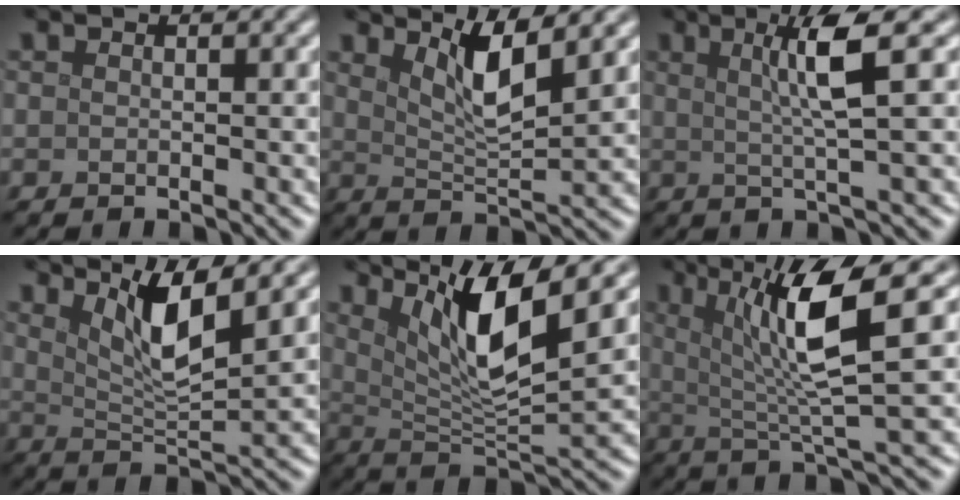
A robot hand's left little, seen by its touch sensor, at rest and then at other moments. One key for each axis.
{"total": 4.3, "fx": 2.6, "fy": 0.9, "fz": 3.4, "tx": -0.060, "ty": -0.008, "tz": 0.049}
{"total": 4.6, "fx": 1.2, "fy": 0.4, "fz": 4.4, "tx": -0.077, "ty": 0.003, "tz": 0.023}
{"total": 5.1, "fx": 2.7, "fy": 1.0, "fz": 4.2, "tx": -0.076, "ty": -0.009, "tz": 0.051}
{"total": 7.8, "fx": 3.8, "fy": 1.7, "fz": 6.6, "tx": -0.112, "ty": -0.008, "tz": 0.069}
{"total": 8.7, "fx": 2.4, "fy": 1.7, "fz": 8.2, "tx": -0.127, "ty": 0.001, "tz": 0.039}